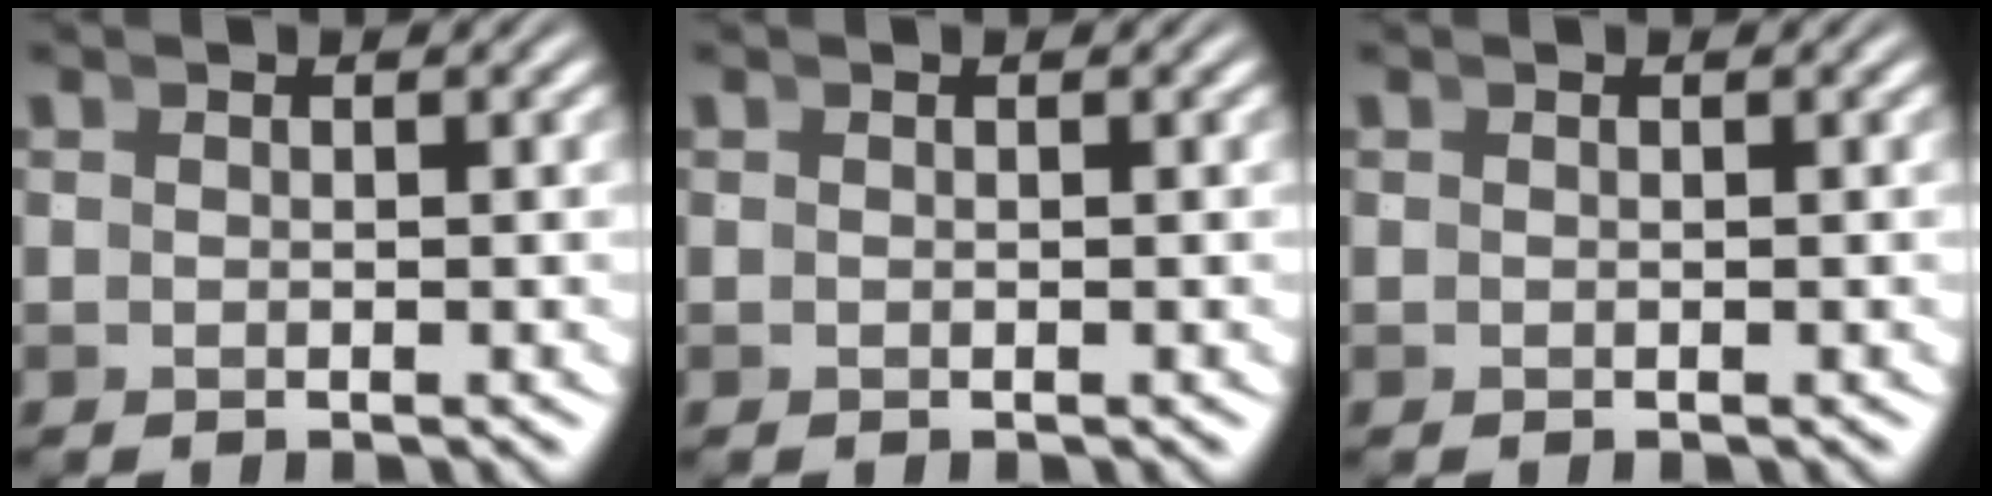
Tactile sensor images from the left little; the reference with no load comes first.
{"total": 0.0}
{"total": 0.0}